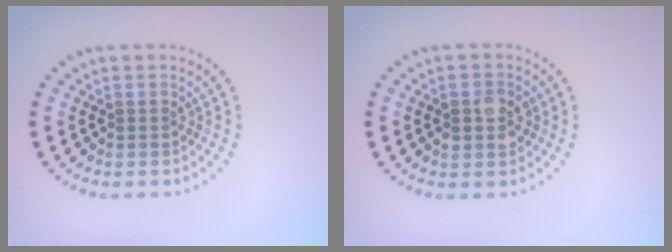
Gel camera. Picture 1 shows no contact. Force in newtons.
{"total": 2.7, "press": 2.7, "slide": 0.2}